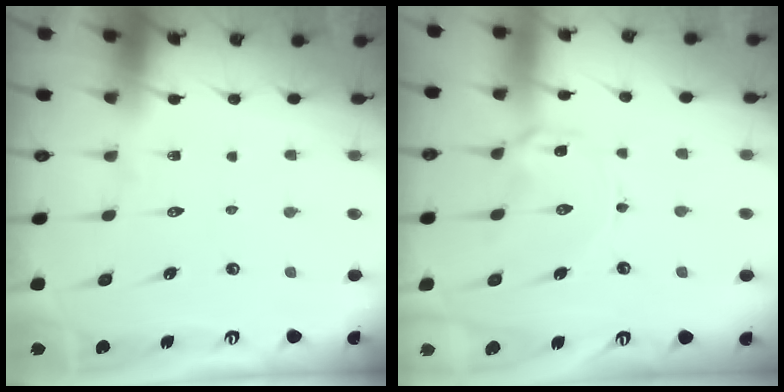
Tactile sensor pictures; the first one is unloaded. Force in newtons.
{"total": 2.3, "press": 2.3, "slide": 0.3}